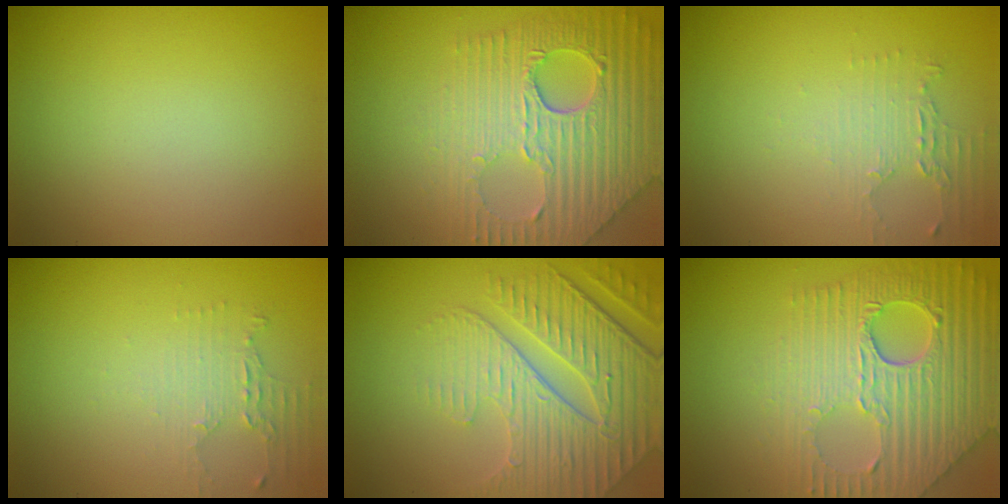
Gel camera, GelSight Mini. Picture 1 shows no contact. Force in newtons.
{"total": 8.4, "press": 5.9, "slide": 6.0}
{"total": 2.2, "press": 1.6, "slide": 1.5}
{"total": 2.0, "press": 1.4, "slide": 1.5}
{"total": 7.0, "press": 5.4, "slide": 4.5}
{"total": 8.4, "press": 5.9, "slide": 6.0}